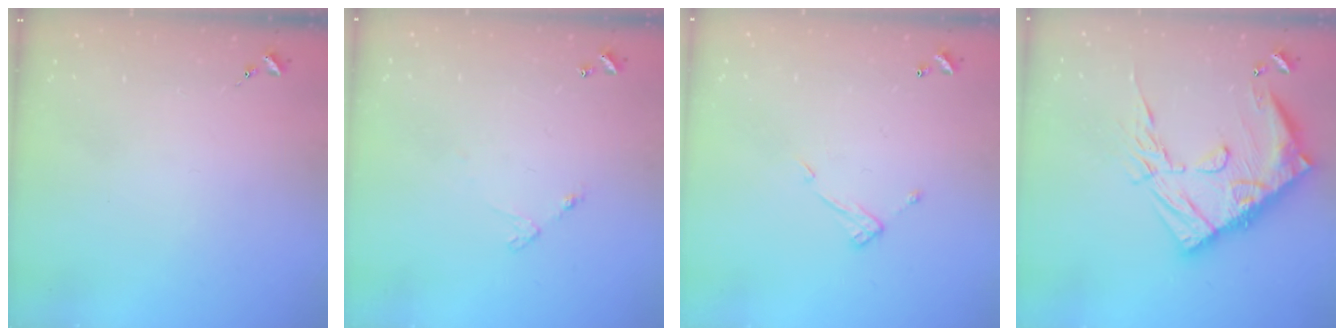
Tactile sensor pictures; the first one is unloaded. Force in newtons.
{"total": 4.9, "press": 4.8, "slide": 0.3}
{"total": 8.2, "press": 8.1, "slide": 0.4}
{"total": 22.5, "press": 22.4, "slide": 2.1}